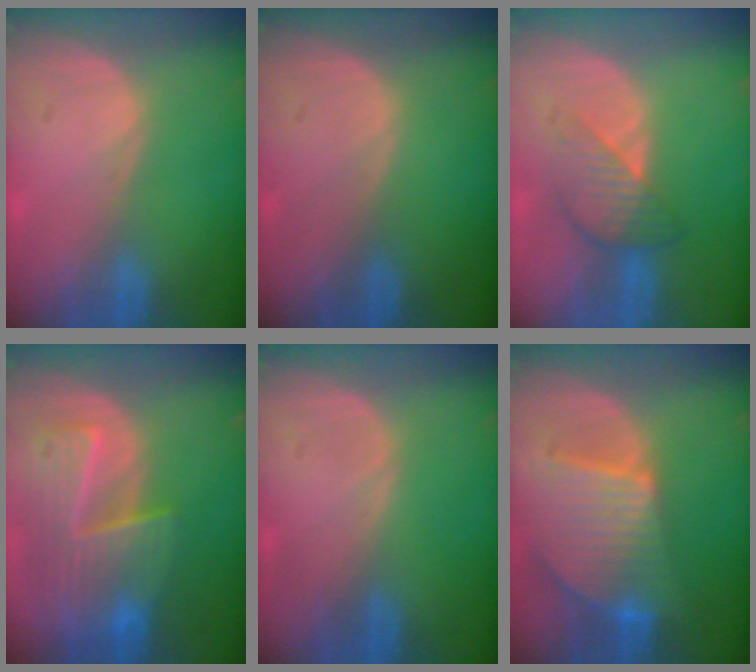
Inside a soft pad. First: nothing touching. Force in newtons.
{"total": 0.0}
{"total": 4.8, "press": 4.8, "slide": 0.3}
{"total": 9.6, "press": 8.4, "slide": 4.8}
{"total": 0.0}
{"total": 9.5, "press": 8.3, "slide": 4.6}